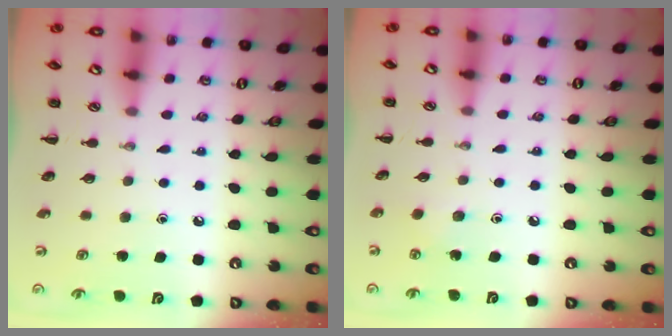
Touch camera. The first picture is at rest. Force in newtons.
{"total": 2.4, "press": 2.3, "slide": 0.8}